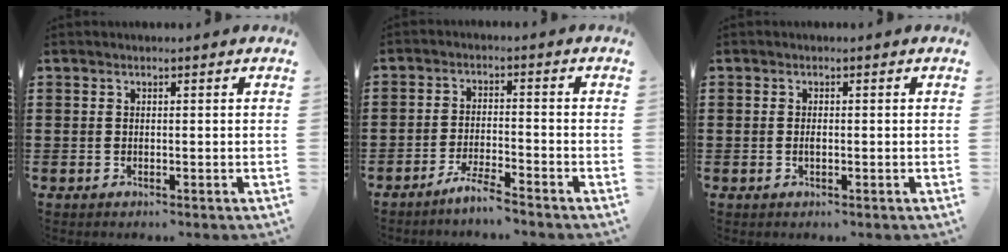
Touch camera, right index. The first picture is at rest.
{"total": 3.9, "force": [-3.6, -0.3, 1.4], "torque": [-0.033, -0.003, -0.072]}
{"total": 0.8, "force": [-0.2, 0.3, 0.8], "torque": [-0.014, -0.001, -0.003]}